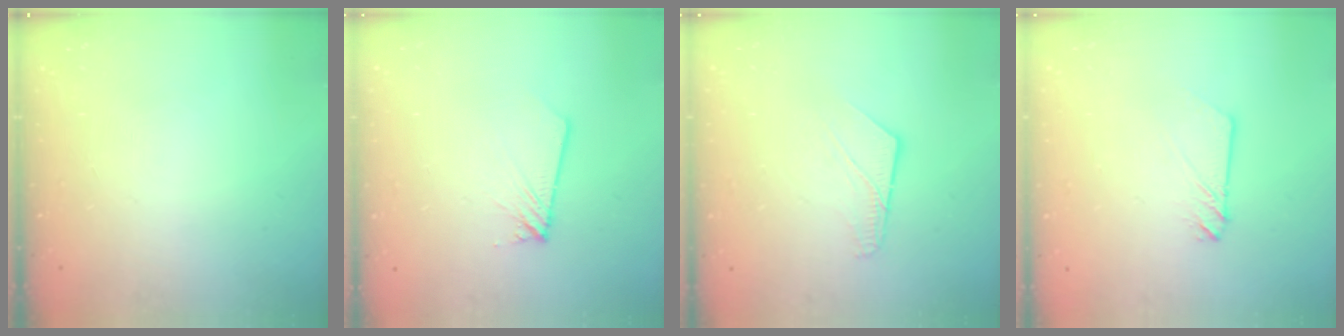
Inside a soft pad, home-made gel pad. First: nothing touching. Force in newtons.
{"total": 1.8, "press": 1.8, "slide": 0.1}
{"total": 7.2, "press": 7.2, "slide": 0.9}
{"total": 2.3, "press": 2.3, "slide": 0.3}